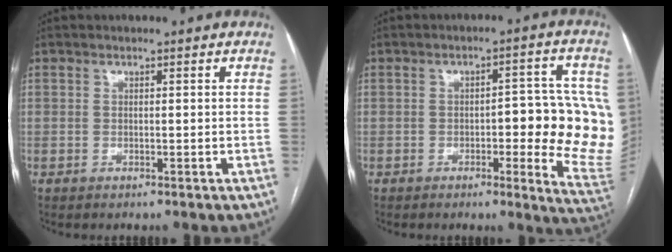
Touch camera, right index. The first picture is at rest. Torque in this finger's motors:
{"motor_torque": [0.40, -0.07, 0.53, 0.05]}